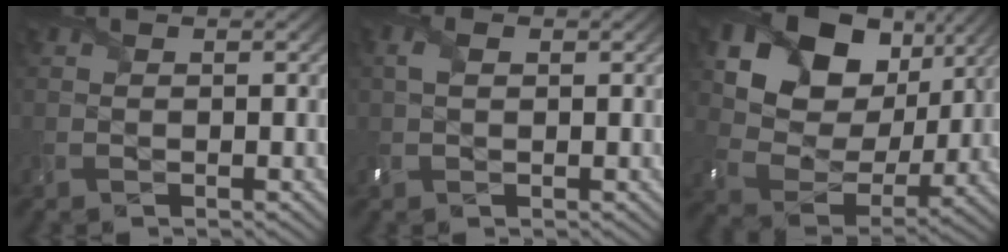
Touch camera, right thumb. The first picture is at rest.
{"total": 2.2, "force": [0.5, 1.3, 1.7], "torque": [-0.050, 0.004, 0.008]}
{"total": 16.8, "force": [8.3, 11.8, 8.7], "torque": [-0.200, 0.026, 0.145]}